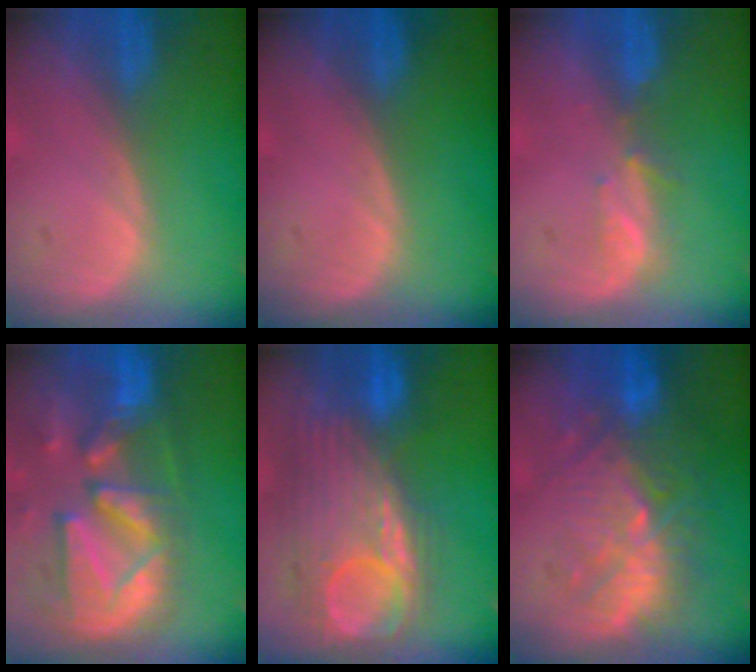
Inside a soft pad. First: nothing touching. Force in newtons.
{"total": 0.0}
{"total": 2.3, "press": 2.1, "slide": 0.8}
{"total": 13.3, "press": 11.4, "slide": 6.9}
{"total": 11.2, "press": 10.4, "slide": 4.1}
{"total": 11.0, "press": 9.8, "slide": 5.0}